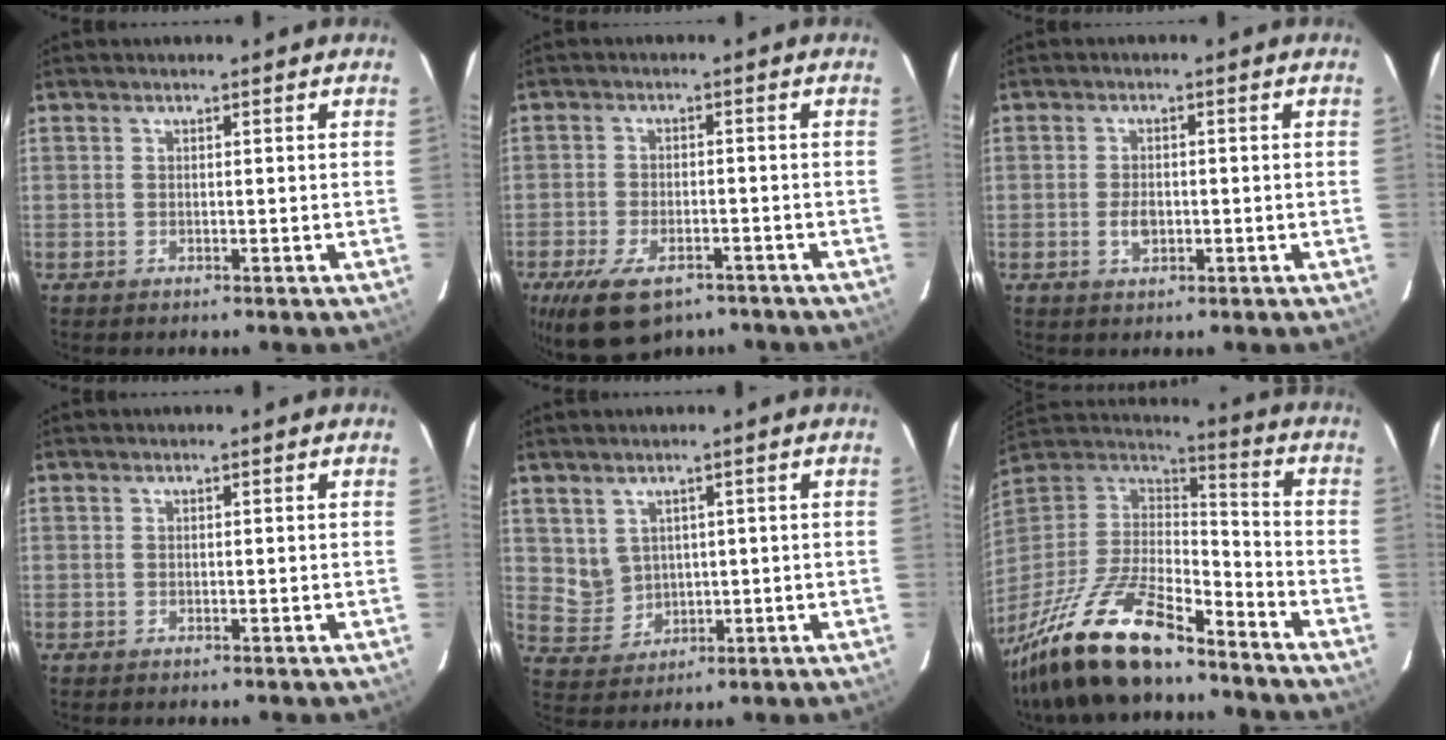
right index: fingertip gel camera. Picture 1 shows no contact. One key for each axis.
{"total": 12.5, "fx": -8.1, "fy": 6.3, "fz": 7.1, "tx": -0.157, "ty": -0.024, "tz": -0.131}
{"total": 3.2, "fx": -0.8, "fy": 2.1, "fz": 2.4, "tx": -0.046, "ty": 0.000, "tz": -0.012}
{"total": 0.0}
{"total": 5.4, "fx": 2.1, "fy": 4.6, "fz": 1.7, "tx": -0.034, "ty": 0.004, "tz": 0.061}
{"total": 24.2, "fx": -17.7, "fy": 7.4, "fz": 14.6, "tx": -0.302, "ty": -0.032, "tz": -0.312}